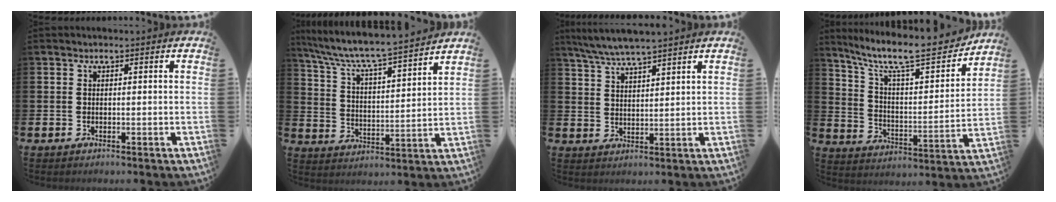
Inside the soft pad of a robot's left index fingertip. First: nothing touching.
{"total": 7.3, "force": [6.9, 0.2, 2.3], "torque": [-0.077, -0.057, 0.114]}
{"total": 5.3, "force": [5.1, 0.0, 1.7], "torque": [-0.051, -0.017, 0.092]}
{"total": 11.4, "force": [9.7, 2.2, 5.6], "torque": [-0.133, -0.067, 0.159]}